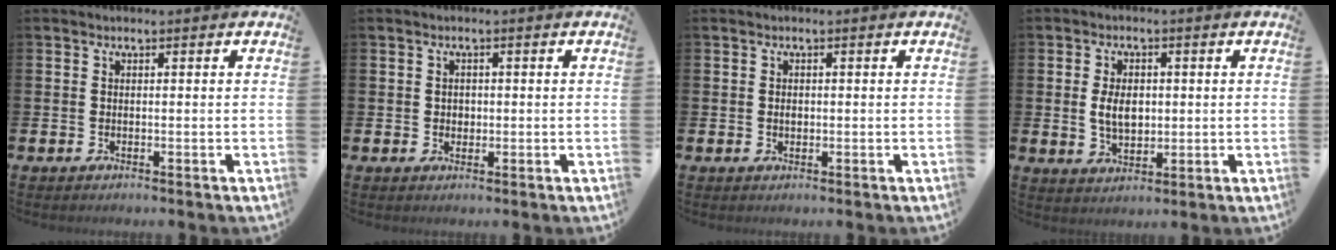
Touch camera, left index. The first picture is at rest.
{"total": 1.3, "force": [0.3, 1.2, 0.4], "torque": [0.012, 0.001, 0.000]}
{"total": 0.9, "force": [0.1, 0.7, 0.7], "torque": [0.000, 0.001, -0.004]}
{"total": 4.5, "force": [0.5, 2.9, 3.5], "torque": [-0.050, 0.004, 0.003]}